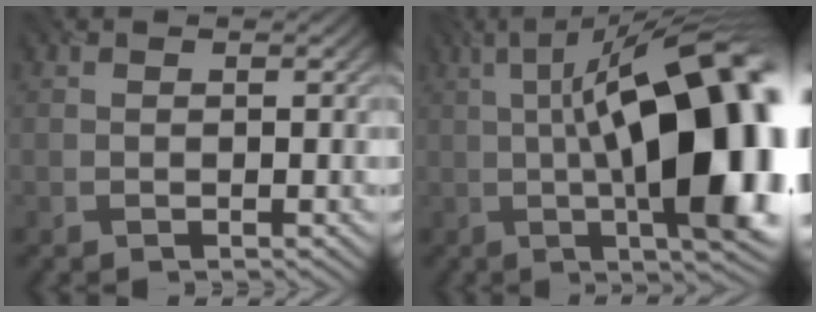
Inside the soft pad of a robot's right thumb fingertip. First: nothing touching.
{"total": 20.4, "force": [-0.3, 6.9, 19.1], "torque": [-0.261, 0.023, -0.005]}